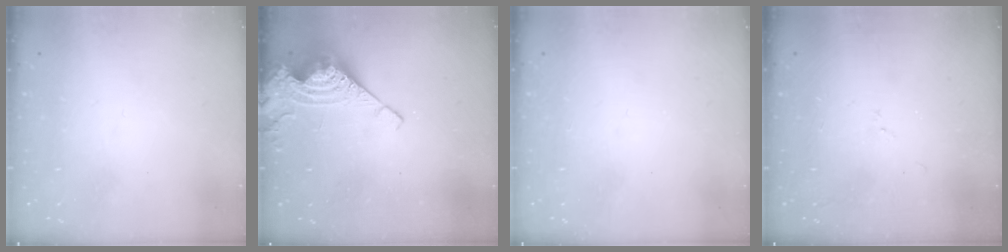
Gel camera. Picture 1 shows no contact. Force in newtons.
{"total": 10.2, "press": 10.1, "slide": 0.9}
{"total": 0.9, "press": 0.9, "slide": 0.1}
{"total": 7.3, "press": 7.3, "slide": 0.6}